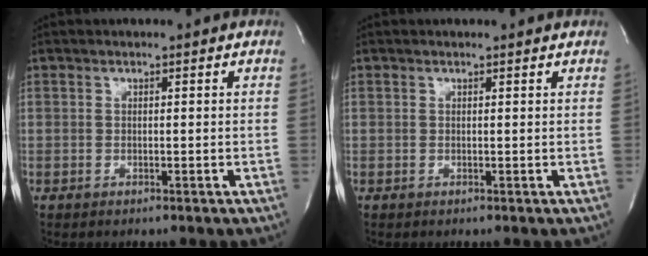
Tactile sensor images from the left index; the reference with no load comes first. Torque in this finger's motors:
{"motor_torque": [-0.09, 0.09, -0.08, -0.01]}